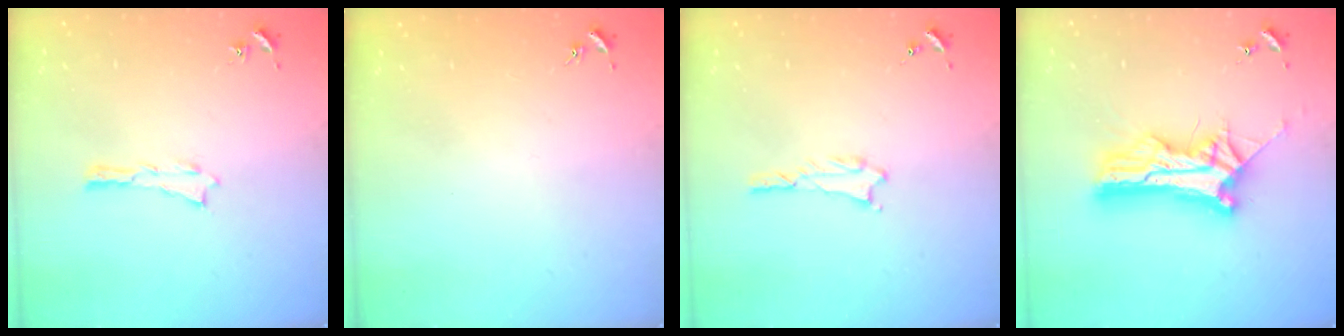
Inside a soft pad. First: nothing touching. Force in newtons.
{"total": 0.0}
{"total": 1.0, "press": 1.0, "slide": 0.1}
{"total": 12.6, "press": 12.6, "slide": 1.2}